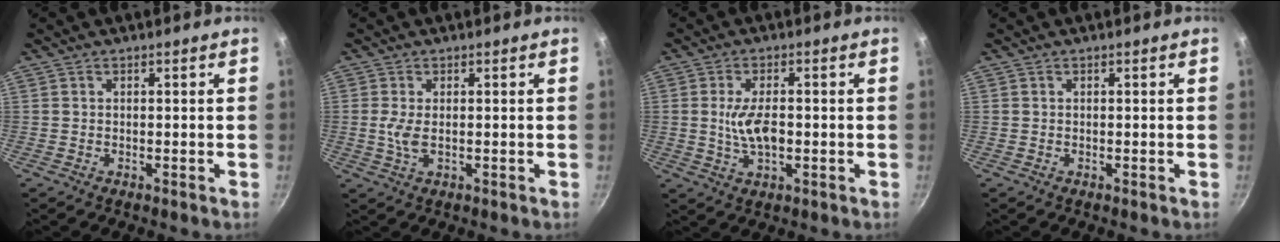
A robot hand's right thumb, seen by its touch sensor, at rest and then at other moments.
{"total": 3.1, "force": [0.1, 1.3, 2.8], "torque": [-0.065, -0.004, 0.004]}
{"total": 6.6, "force": [-0.3, 3.1, 5.8], "torque": [-0.104, 0.001, -0.007]}
{"total": 0.0}